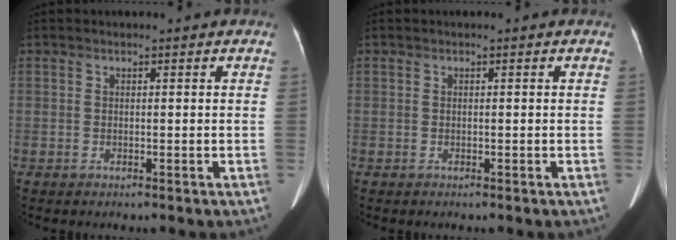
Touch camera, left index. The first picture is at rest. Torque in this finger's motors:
{"motor_torque": [-0.03, -0.15, 0.03, 0.02]}